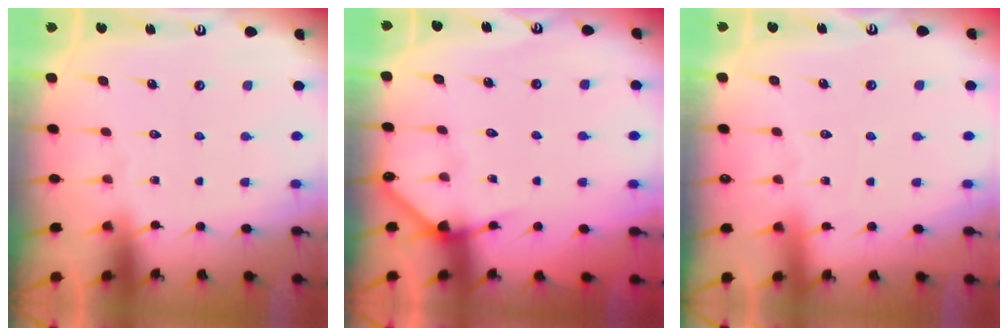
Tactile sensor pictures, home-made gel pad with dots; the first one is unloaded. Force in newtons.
{"total": 4.5, "press": 4.5, "slide": 0.3}
{"total": 1.8, "press": 1.8, "slide": 0.3}